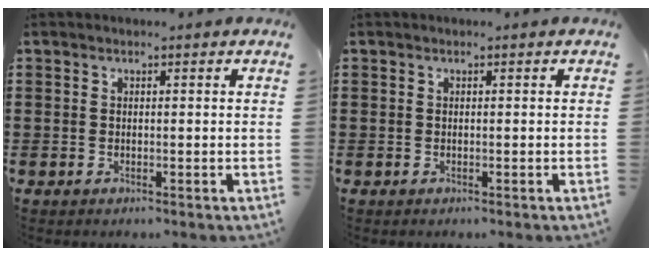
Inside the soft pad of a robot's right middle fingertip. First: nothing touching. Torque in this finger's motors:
{"motor_torque": [0.00, 0.00, 0.00, 0.00]}